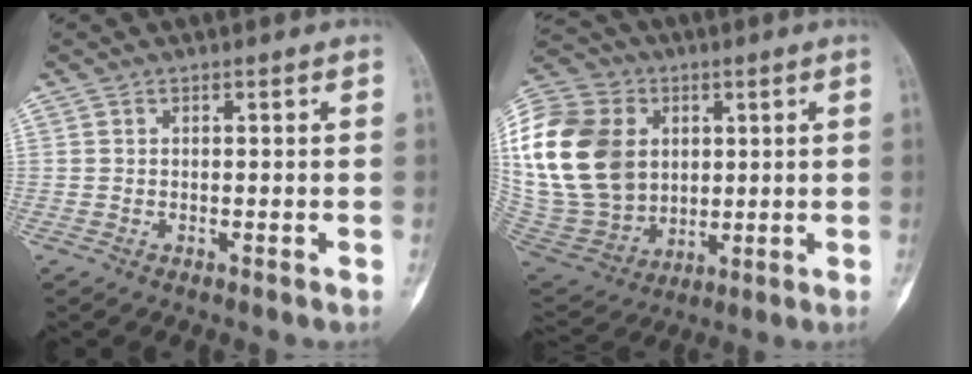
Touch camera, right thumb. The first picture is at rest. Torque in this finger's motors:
{"motor_torque": [-0.95, 2.30, 2.35, 0.40, 0.26]}